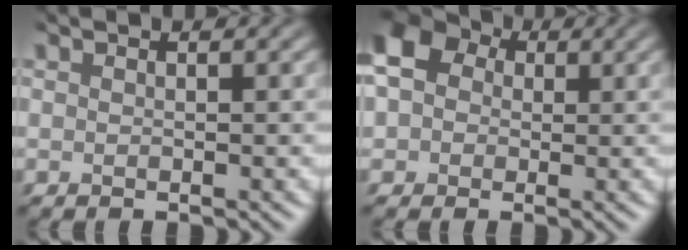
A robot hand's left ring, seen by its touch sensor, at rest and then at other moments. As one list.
[{"total": 7.3, "force": [2.0, 6.0, 3.7], "torque": [-0.092, 0.025, 0.021]}]